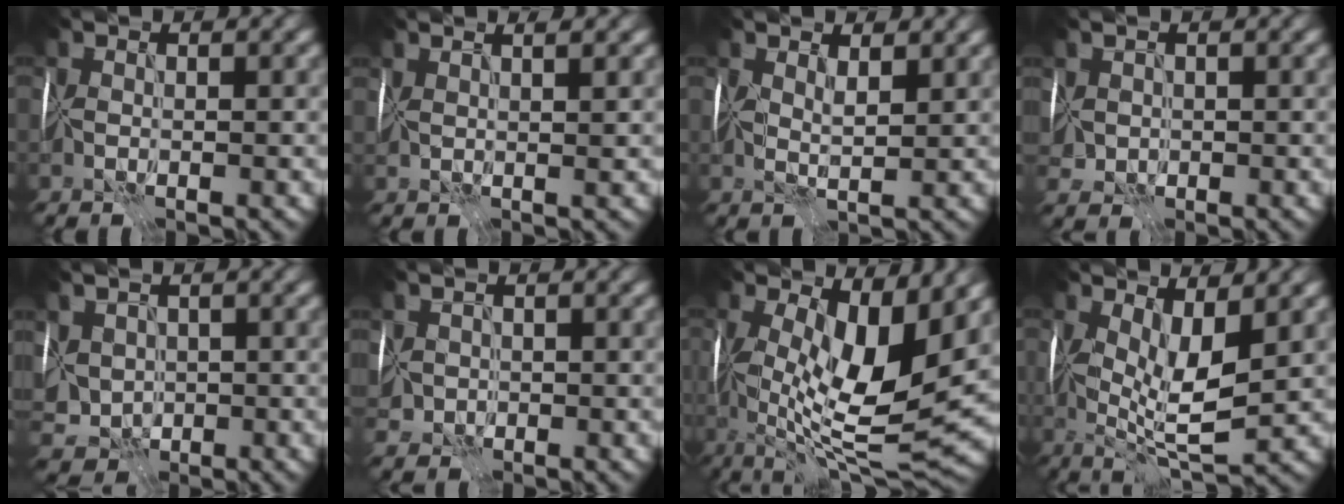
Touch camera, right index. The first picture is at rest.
{"total": 3.4, "force": [2.2, 1.2, 2.3], "torque": [-0.013, 0.022, 0.010]}
{"total": 2.1, "force": [1.3, 0.9, 1.4], "torque": [-0.029, -0.001, 0.026]}
{"total": 1.8, "force": [0.7, 1.5, 0.6], "torque": [-0.013, 0.000, 0.015]}
{"total": 4.5, "force": [0.4, 3.8, 2.5], "torque": [-0.055, -0.001, 0.013]}
{"total": 1.9, "force": [0.4, 1.7, 0.7], "torque": [-0.014, 0.000, 0.007]}
{"total": 11.9, "force": [1.6, 4.3, 10.9], "torque": [-0.175, -0.018, 0.023]}
{"total": 6.2, "force": [1.4, 2.2, 5.6], "torque": [-0.109, -0.009, 0.026]}